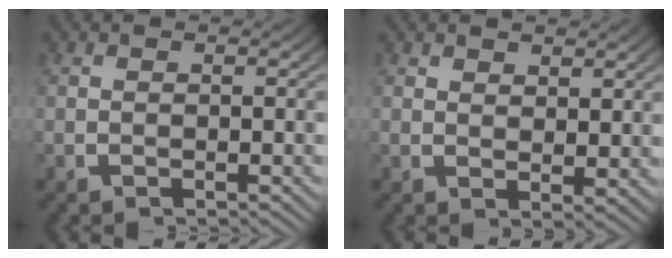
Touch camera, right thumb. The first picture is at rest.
{"total": 1.8, "force": [1.6, 0.6, 0.7], "torque": [-0.001, -0.007, 0.033]}